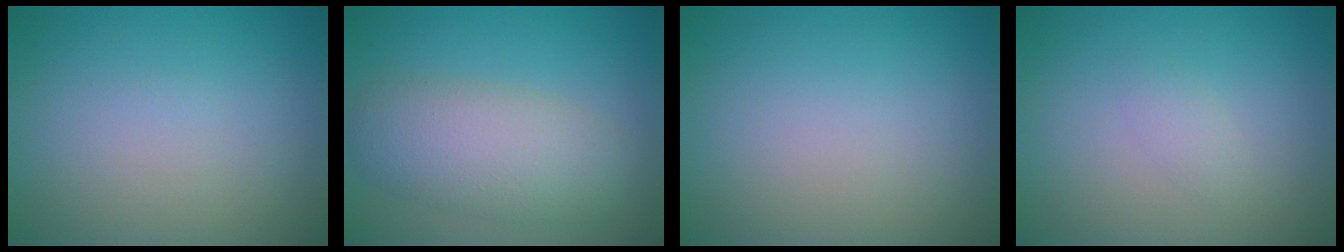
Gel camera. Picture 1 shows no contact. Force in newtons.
{"total": 5.8, "press": 5.8, "slide": 0.2}
{"total": 0.0}
{"total": 1.0, "press": 1.0, "slide": 0.0}